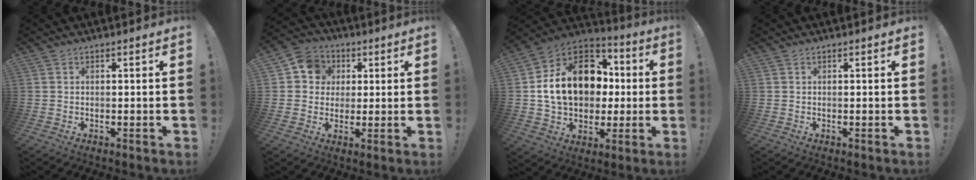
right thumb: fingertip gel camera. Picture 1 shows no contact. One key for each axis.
{"total": 8.9, "fx": 1.7, "fy": 8.3, "fz": 2.8, "tx": -0.031, "ty": 0.002, "tz": 0.036}
{"total": 20.6, "fx": 2.5, "fy": 15.1, "fz": 13.8, "tx": -0.224, "ty": 0.016, "tz": 0.066}
{"total": 0.0}